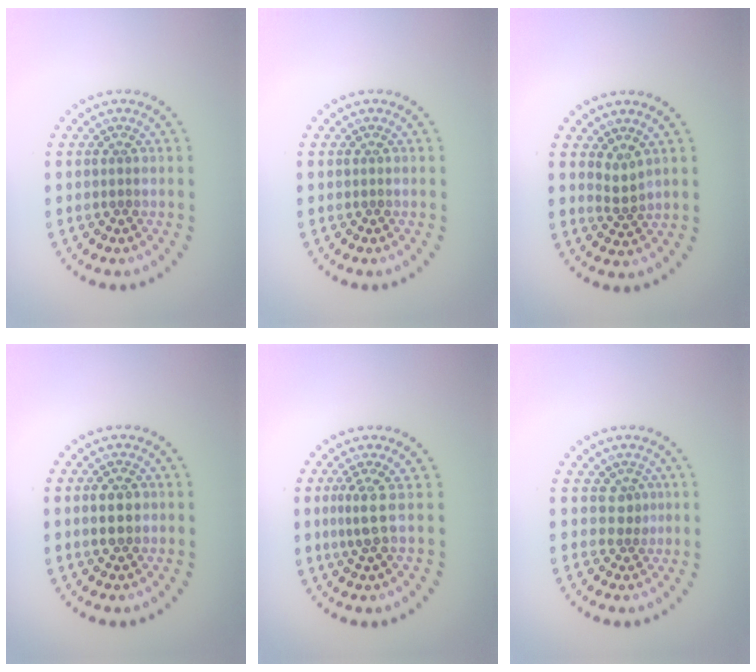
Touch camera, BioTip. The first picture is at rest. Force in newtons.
{"total": 0.0}
{"total": 1.4, "press": 1.0, "slide": 1.0}
{"total": 2.8, "press": 2.8, "slide": 0.1}
{"total": 1.9, "press": 1.3, "slide": 1.4}
{"total": 1.5, "press": 1.1, "slide": 1.1}